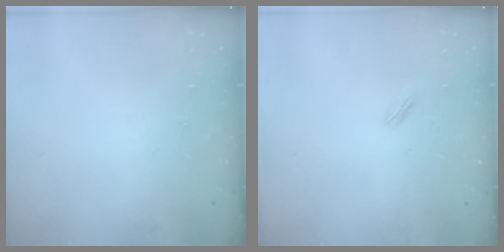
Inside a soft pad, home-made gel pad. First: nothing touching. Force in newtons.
{"total": 1.3, "press": 1.2, "slide": 0.3}